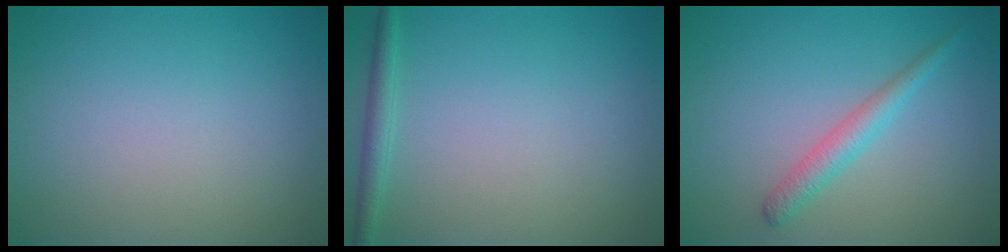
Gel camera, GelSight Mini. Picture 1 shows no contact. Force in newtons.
{"total": 1.5, "press": 1.5, "slide": 0.1}
{"total": 2.2, "press": 2.2, "slide": 0.0}